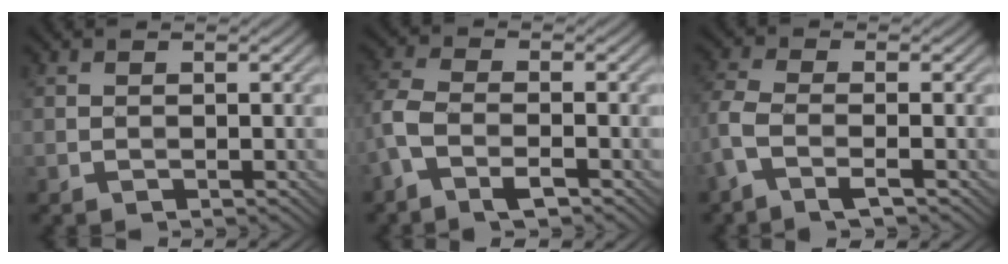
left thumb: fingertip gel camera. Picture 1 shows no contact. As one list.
[{"total": 5.7, "force": [-2.9, 2.4, 4.2], "torque": [-0.105, 0.001, -0.073]}, {"total": 4.9, "force": [-2.4, 1.6, 4.0], "torque": [-0.106, 0.000, -0.063]}]